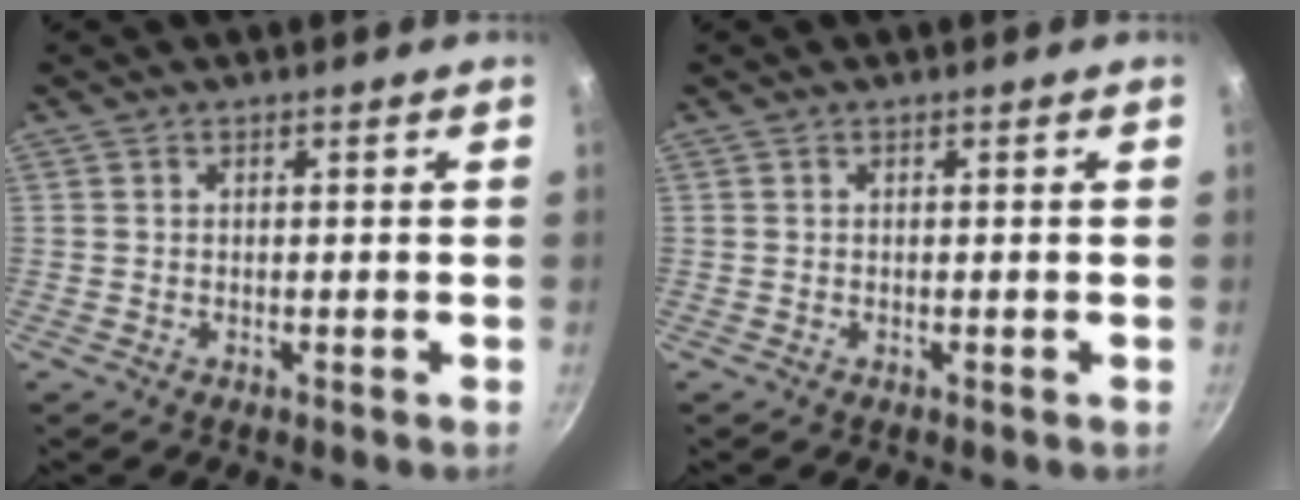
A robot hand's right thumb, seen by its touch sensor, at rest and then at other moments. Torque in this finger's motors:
{"motor_torque": [0.00, 0.00, 0.00, 0.00, 0.00]}